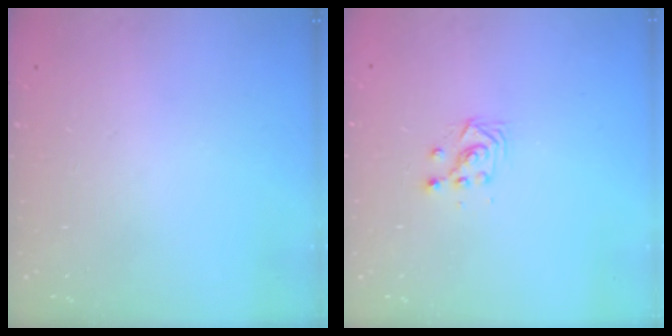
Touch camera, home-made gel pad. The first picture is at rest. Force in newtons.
{"total": 3.0, "press": 3.0, "slide": 0.2}